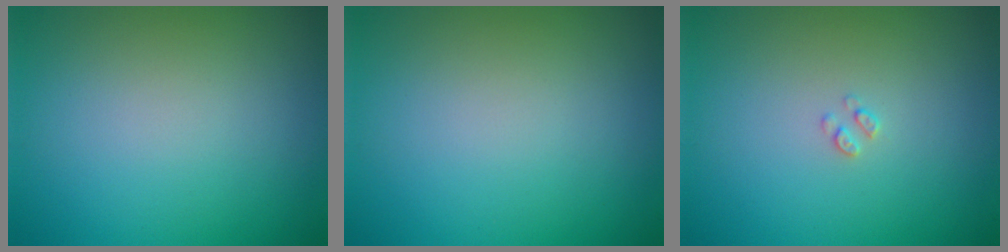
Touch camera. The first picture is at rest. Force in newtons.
{"total": 0.0}
{"total": 0.7, "press": 0.6, "slide": 0.1}